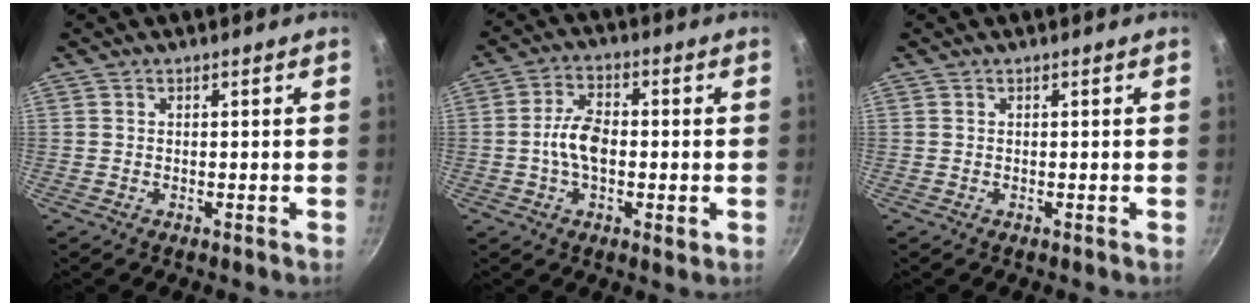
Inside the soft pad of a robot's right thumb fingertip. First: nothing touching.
{"total": 8.4, "force": [-0.6, 4.5, 7.1], "torque": [-0.129, 0.011, -0.022]}
{"total": 0.0}